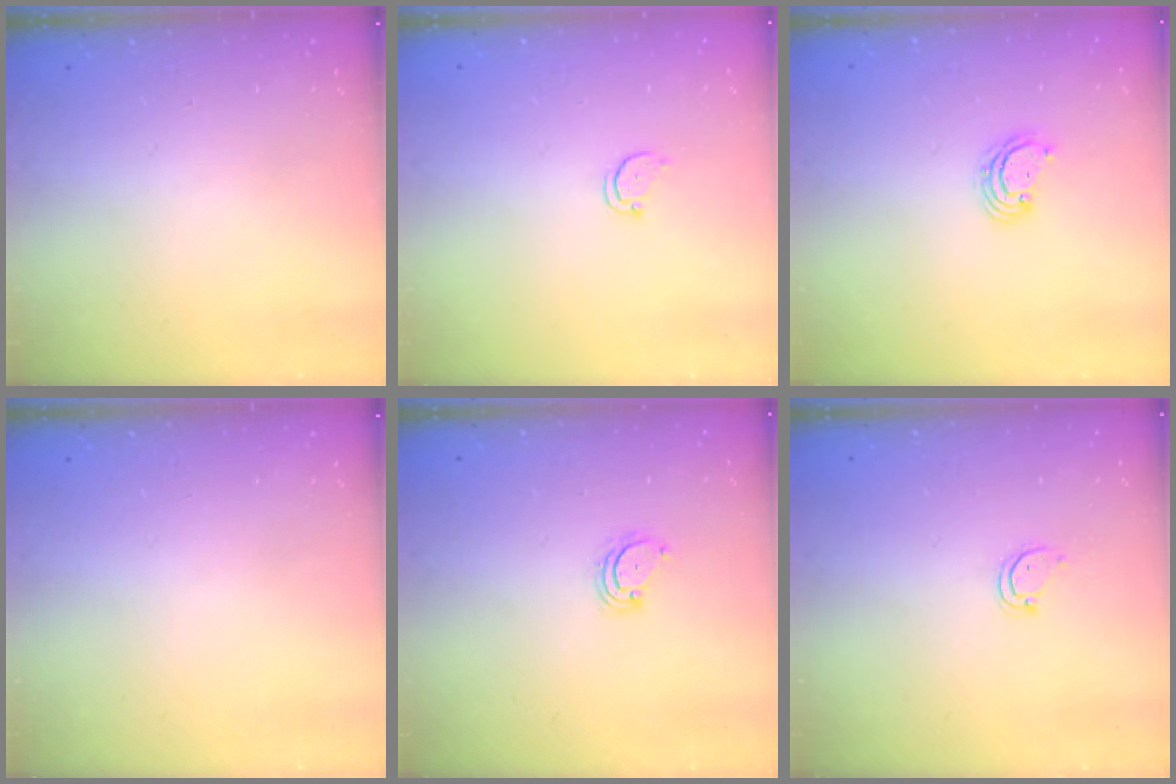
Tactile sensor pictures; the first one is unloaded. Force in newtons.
{"total": 2.2, "press": 2.2, "slide": 0.2}
{"total": 3.5, "press": 3.5, "slide": 0.2}
{"total": 0.0}
{"total": 2.3, "press": 2.3, "slide": 0.2}
{"total": 3.5, "press": 3.5, "slide": 0.4}